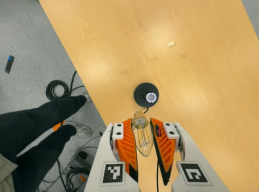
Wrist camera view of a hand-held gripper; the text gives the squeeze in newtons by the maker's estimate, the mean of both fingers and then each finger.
{"total": 22.3, "left": 24.0, "right": 20.6}